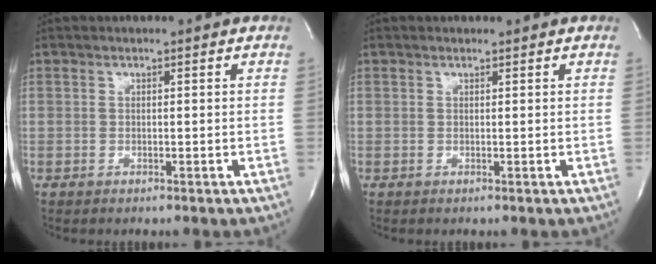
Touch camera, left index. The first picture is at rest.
{"total": 0.0}